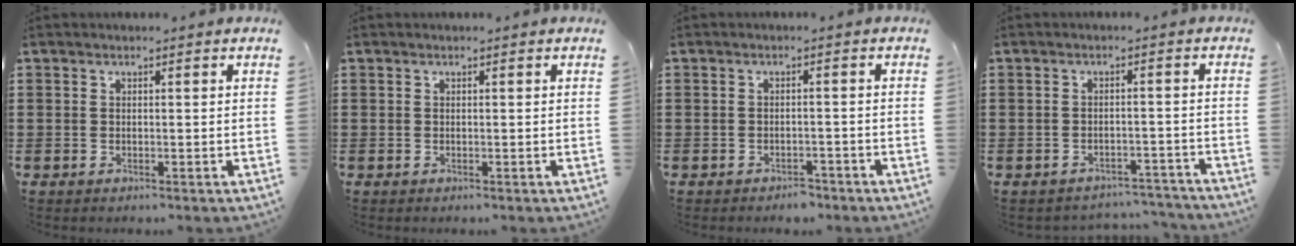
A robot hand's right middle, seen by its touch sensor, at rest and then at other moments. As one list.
[{"total": 0.0}, {"total": 1.7, "force": [-1.7, 0.4, -0.1], "torque": [-0.006, 0.003, -0.038]}, {"total": 2.7, "force": [-2.7, 0.3, -0.1], "torque": [-0.006, -0.001, -0.058]}]